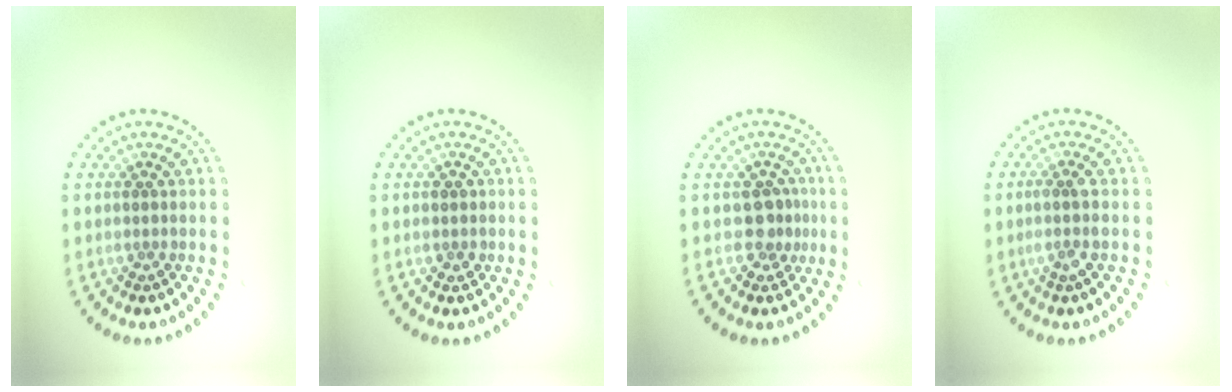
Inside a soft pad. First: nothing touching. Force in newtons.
{"total": 1.0, "press": 0.9, "slide": 0.3}
{"total": 1.9, "press": 1.6, "slide": 1.1}
{"total": 1.6, "press": 1.4, "slide": 0.8}